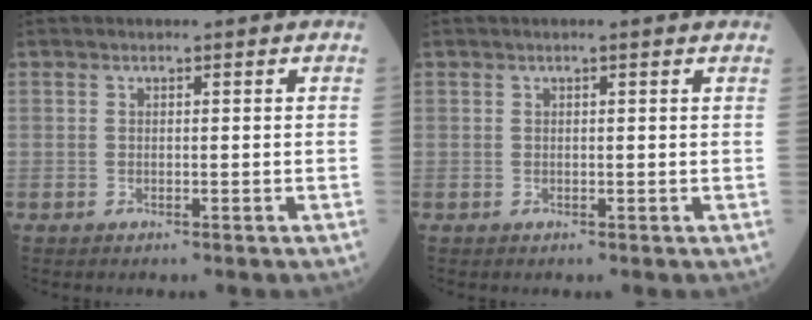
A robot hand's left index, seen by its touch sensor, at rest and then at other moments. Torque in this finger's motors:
{"motor_torque": [0.67, -0.89, 0.16, 0.00]}